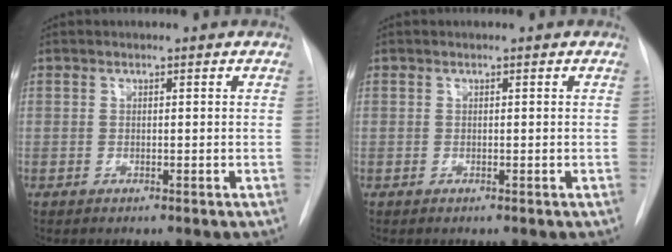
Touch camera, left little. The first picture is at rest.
{"total": 0.0}